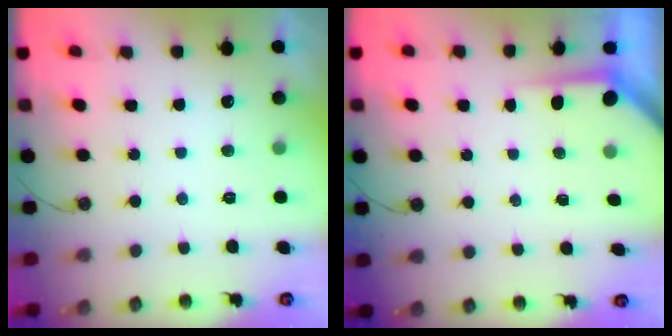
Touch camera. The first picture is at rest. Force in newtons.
{"total": 3.7, "press": 3.7, "slide": 0.4}